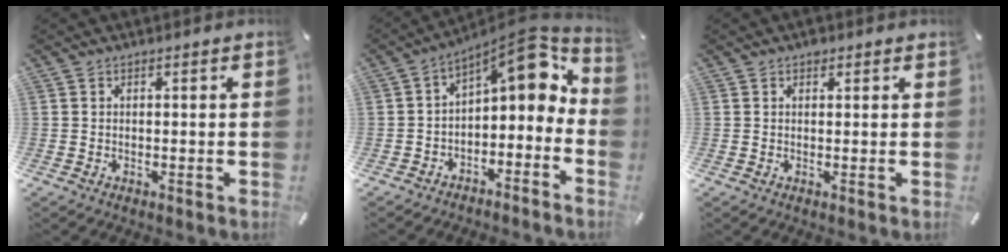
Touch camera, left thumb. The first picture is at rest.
{"total": 8.8, "force": [5.1, 3.8, 6.1], "torque": [-0.084, -0.058, 0.087]}
{"total": 1.2, "force": [0.7, 0.9, 0.3], "torque": [0.001, -0.001, 0.012]}